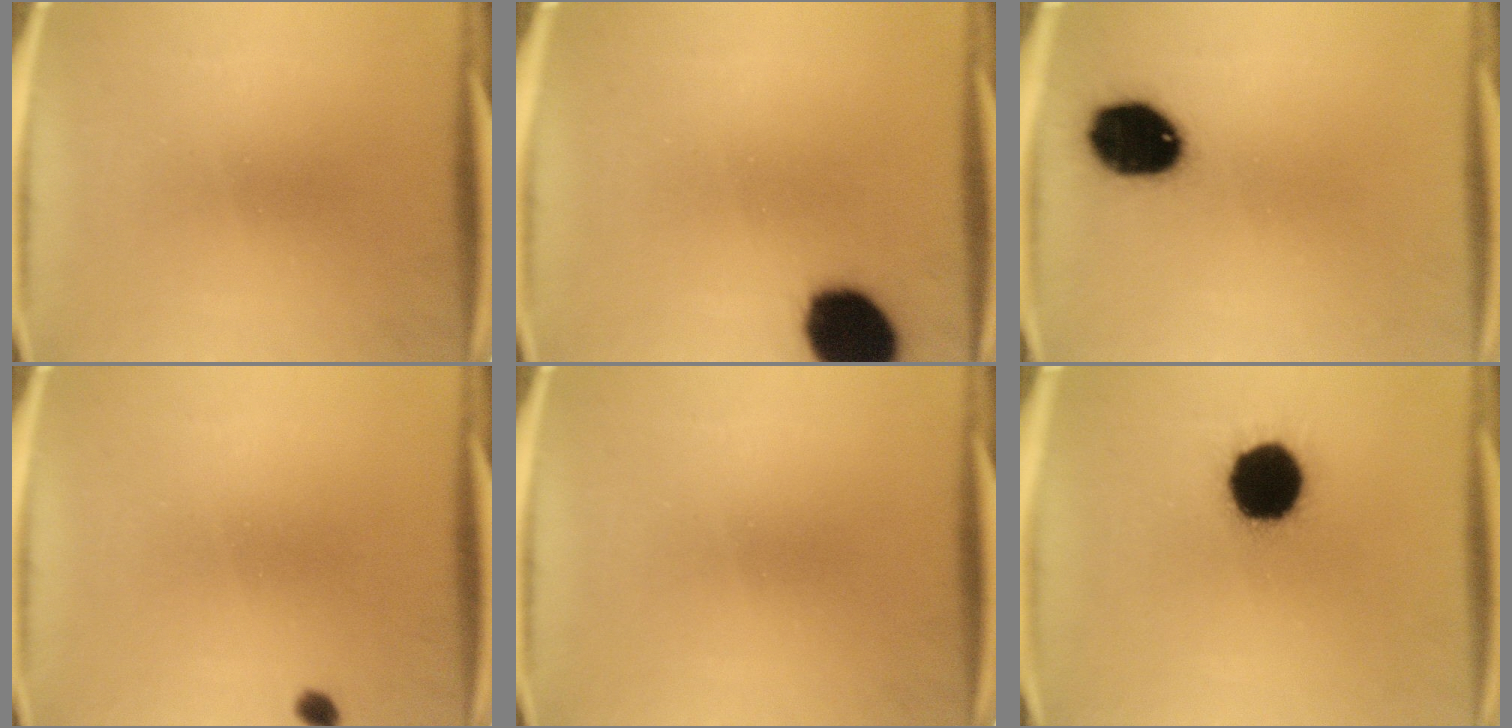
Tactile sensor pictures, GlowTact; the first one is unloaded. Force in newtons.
{"total": 15.1}
{"total": 14.3}
{"total": 1.3}
{"total": 0.0}
{"total": 18.1}